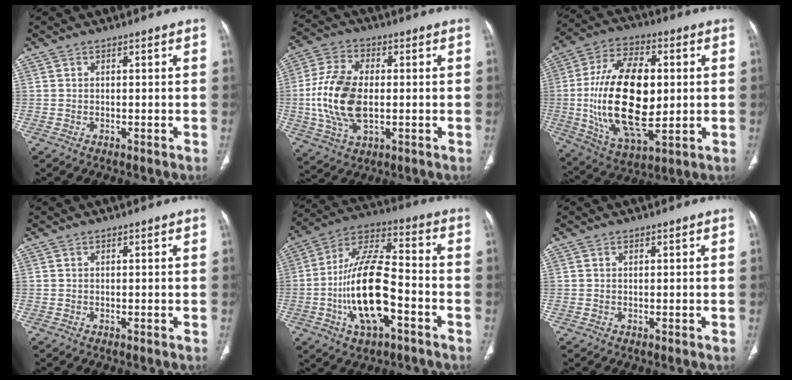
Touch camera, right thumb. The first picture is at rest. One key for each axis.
{"total": 14.9, "fx": -0.8, "fy": 8.8, "fz": 12.0, "tx": -0.246, "ty": 0.006, "tz": -0.012}
{"total": 23.6, "fx": 0.2, "fy": 12.2, "fz": 20.2, "tx": -0.369, "ty": -0.005, "tz": 0.012}
{"total": 0.0}
{"total": 18.2, "fx": -5.2, "fy": 7.9, "fz": 15.6, "tx": -0.284, "ty": 0.042, "tz": -0.092}
{"total": 0.0}